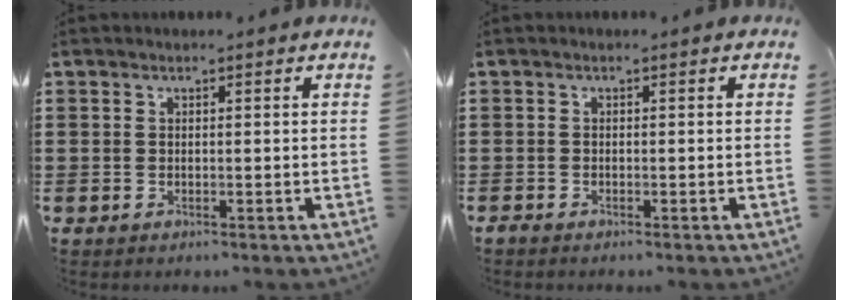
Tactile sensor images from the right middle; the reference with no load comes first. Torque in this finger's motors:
{"motor_torque": [0.15, 0.04, 0.04, 0.01]}